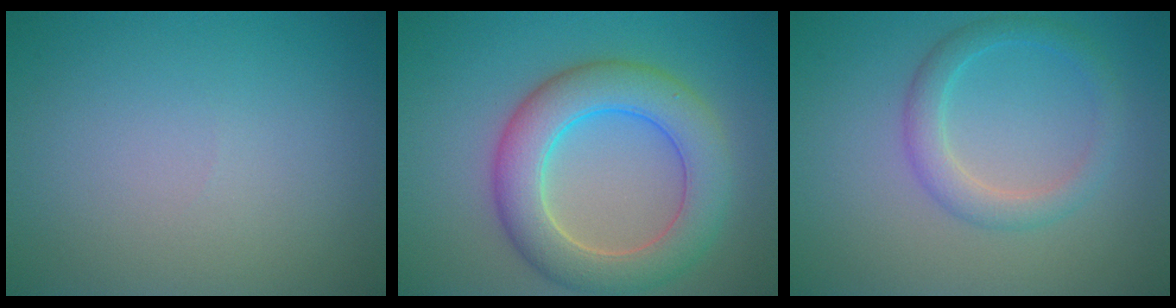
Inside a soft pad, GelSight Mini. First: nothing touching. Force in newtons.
{"total": 7.1, "press": 7.1, "slide": 0.3}
{"total": 2.8, "press": 2.8, "slide": 0.1}